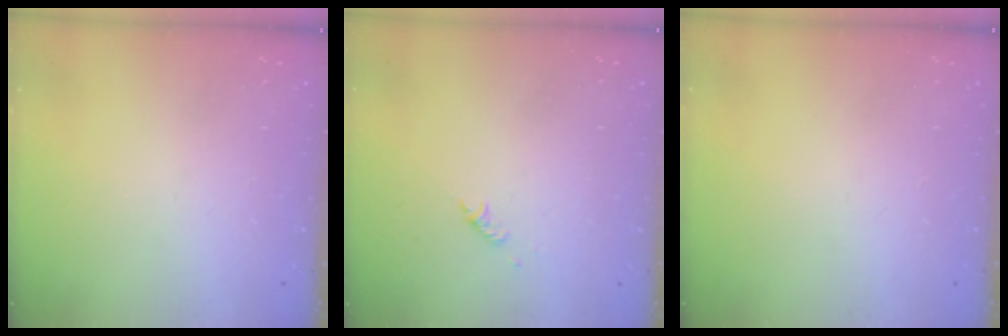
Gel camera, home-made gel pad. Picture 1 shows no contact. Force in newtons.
{"total": 2.8, "press": 2.7, "slide": 0.6}
{"total": 0.0}